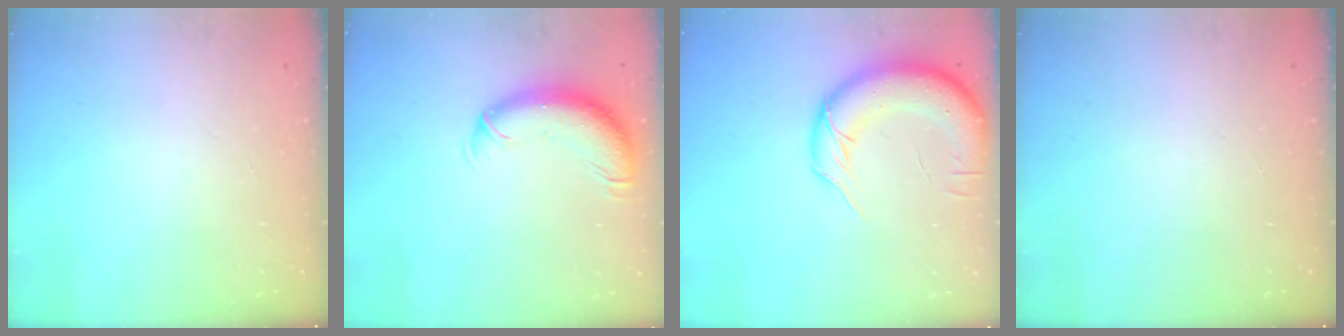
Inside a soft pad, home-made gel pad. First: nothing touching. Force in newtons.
{"total": 11.1, "press": 10.7, "slide": 2.7}
{"total": 16.2, "press": 15.8, "slide": 3.3}
{"total": 0.0}